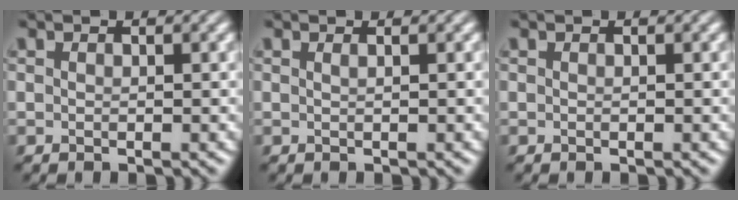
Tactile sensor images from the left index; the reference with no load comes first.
{"total": 0.8, "force": [0.4, 0.3, 0.5], "torque": [-0.003, -0.003, -0.001]}
{"total": 0.0}